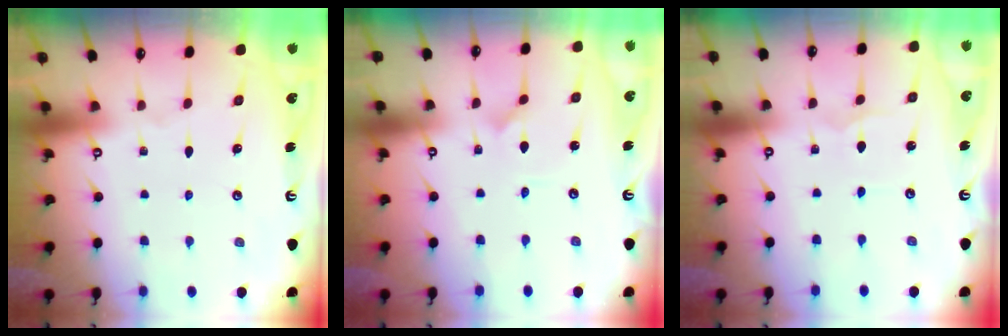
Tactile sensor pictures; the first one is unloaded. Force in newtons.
{"total": 1.1, "press": 1.1, "slide": 0.1}
{"total": 1.1, "press": 1.1, "slide": 0.2}